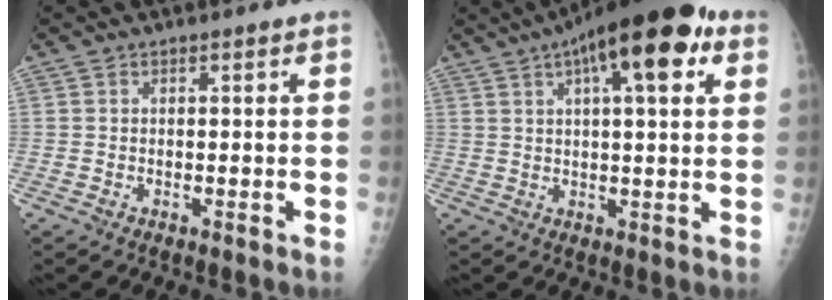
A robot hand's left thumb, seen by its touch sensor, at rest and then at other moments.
{"total": 16.9, "force": [7.6, 5.4, 14.0], "torque": [-0.194, 0.008, 0.107]}